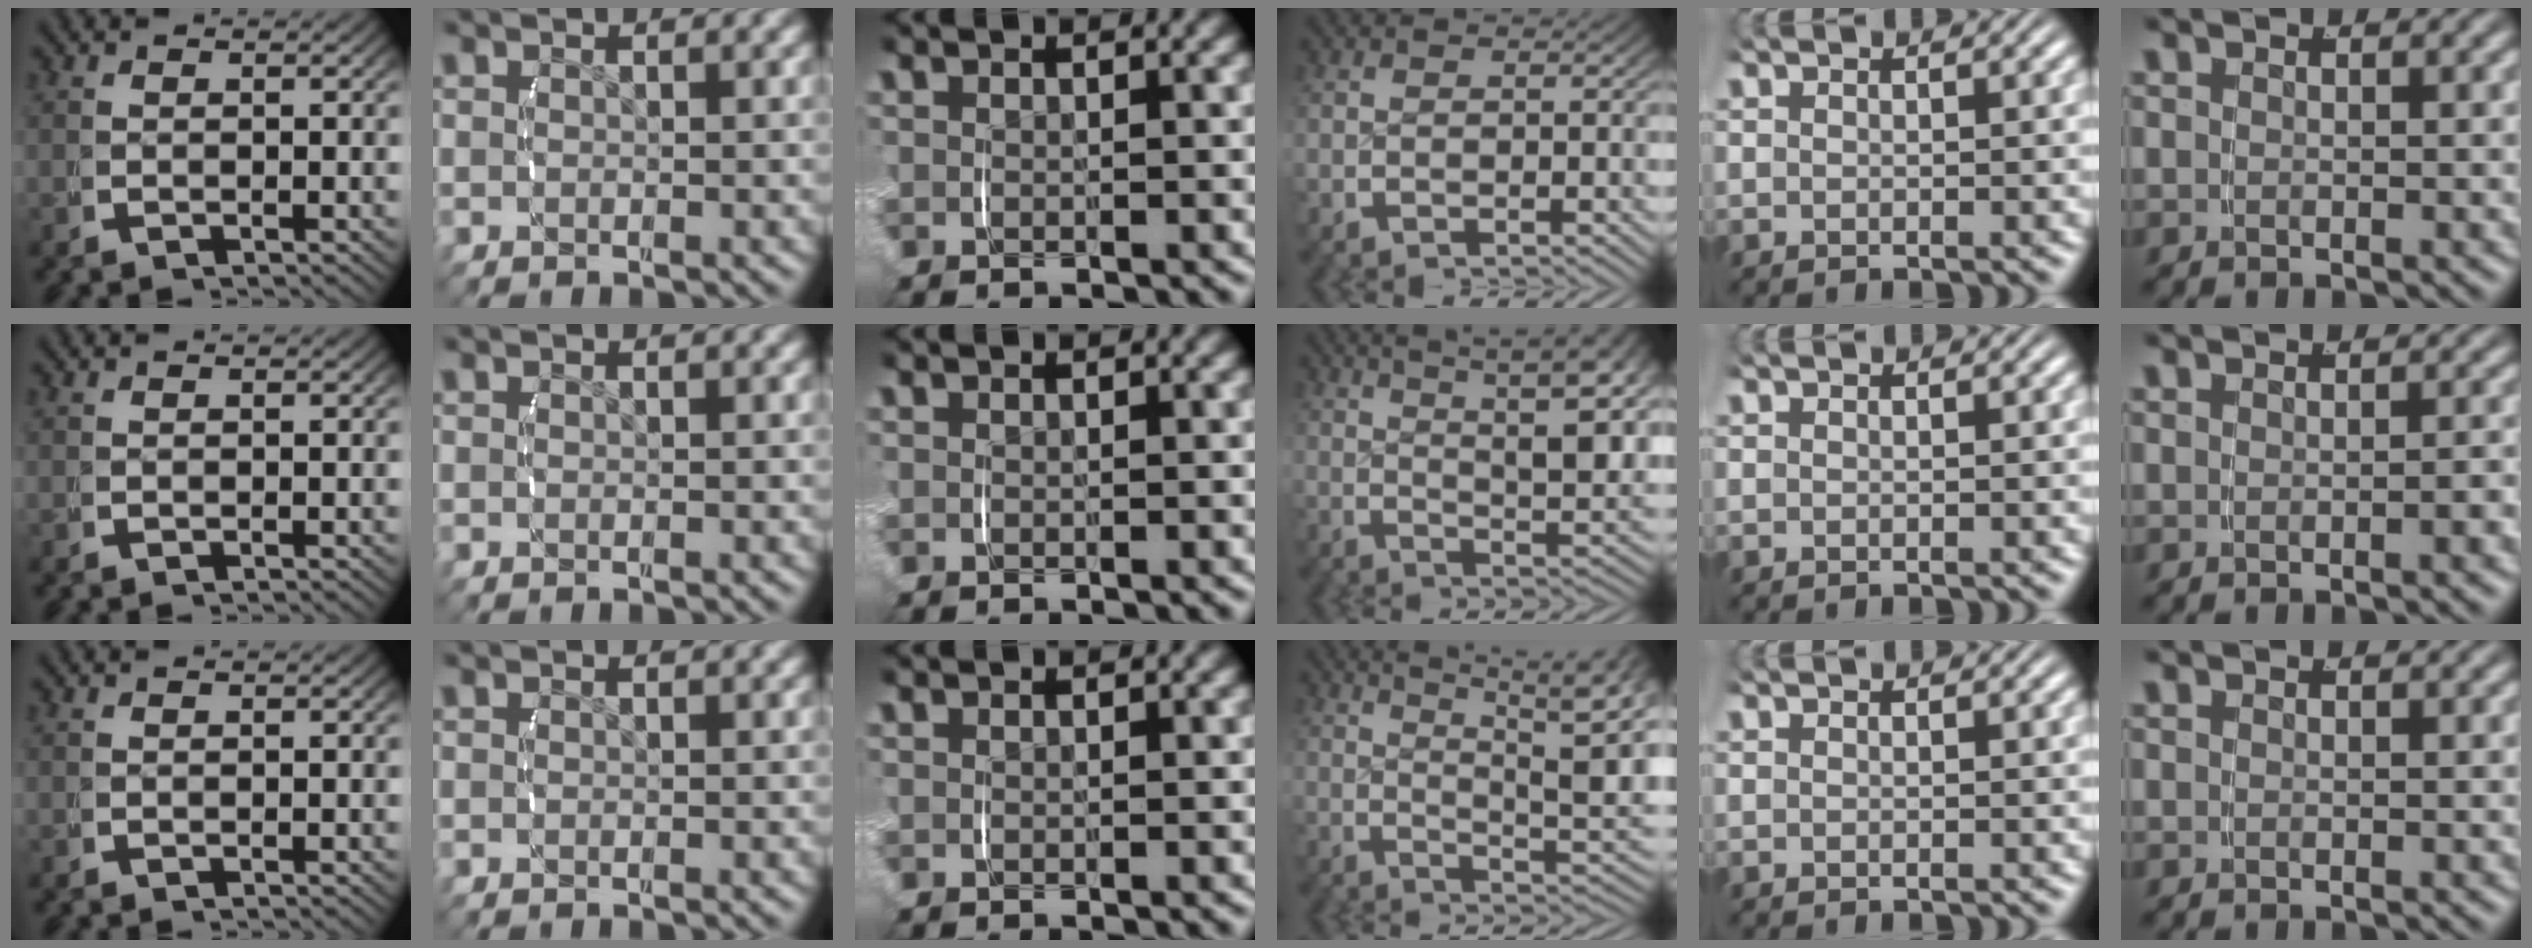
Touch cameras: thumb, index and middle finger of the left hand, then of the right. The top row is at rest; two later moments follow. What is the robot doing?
{"motion": "lift_and_place", "object": "string"}